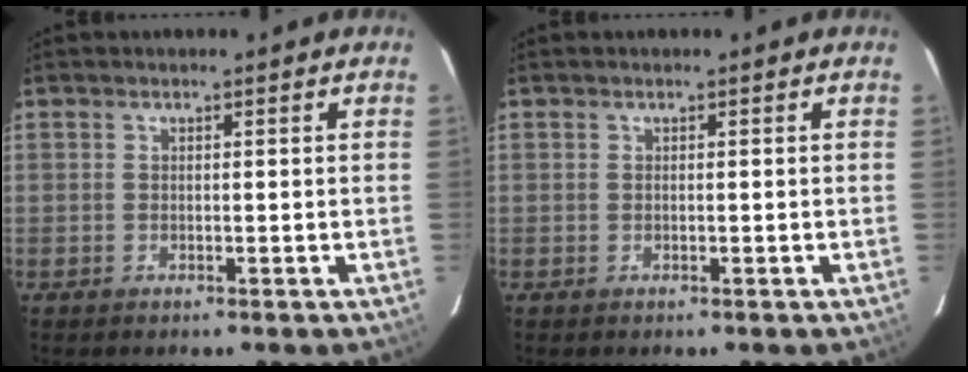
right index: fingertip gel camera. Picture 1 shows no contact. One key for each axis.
{"total": 0.0}